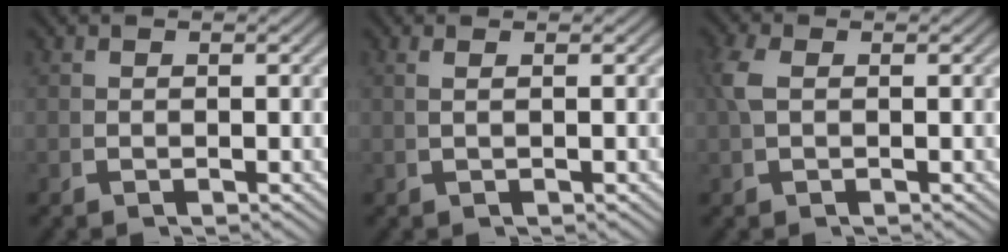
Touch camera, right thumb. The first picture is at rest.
{"total": 0.9, "force": [0.3, -0.7, 0.6], "torque": [-0.015, 0.003, 0.011]}
{"total": 1.4, "force": [0.5, 0.5, 1.2], "torque": [-0.041, 0.000, 0.015]}